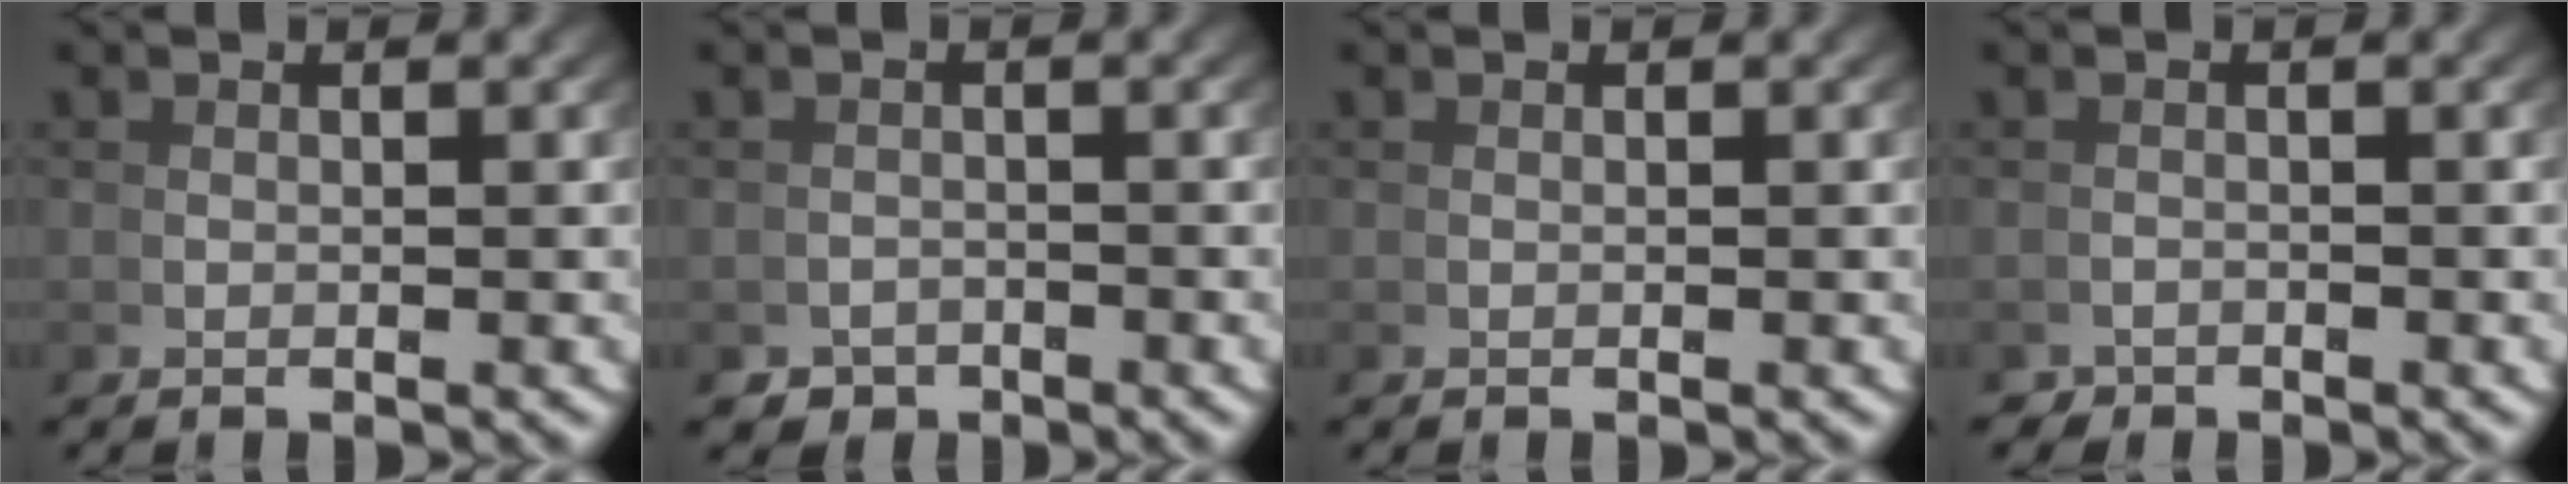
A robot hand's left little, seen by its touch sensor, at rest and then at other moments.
{"total": 2.5, "force": [-1.9, 1.5, -0.5], "torque": [0.015, -0.012, -0.031]}
{"total": 0.0}
{"total": 1.3, "force": [-1.0, -0.1, -0.8], "torque": [0.022, -0.006, -0.018]}